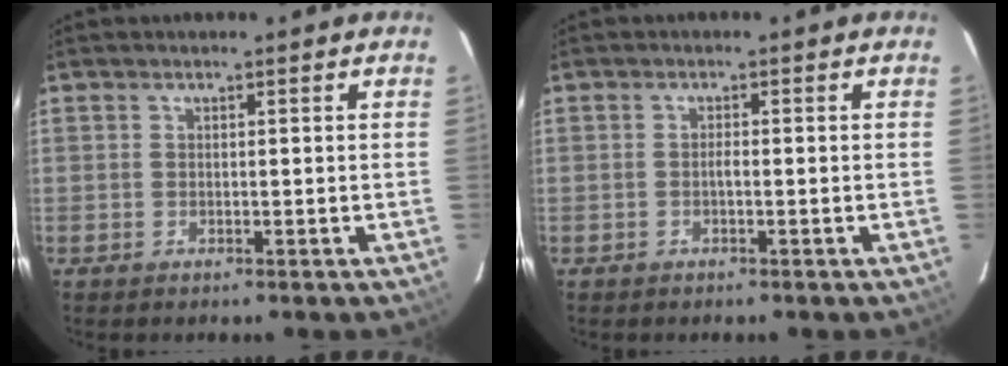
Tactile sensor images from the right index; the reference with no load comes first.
{"total": 0.7, "force": [-0.3, 0.1, 0.6], "torque": [-0.010, 0.005, -0.007]}